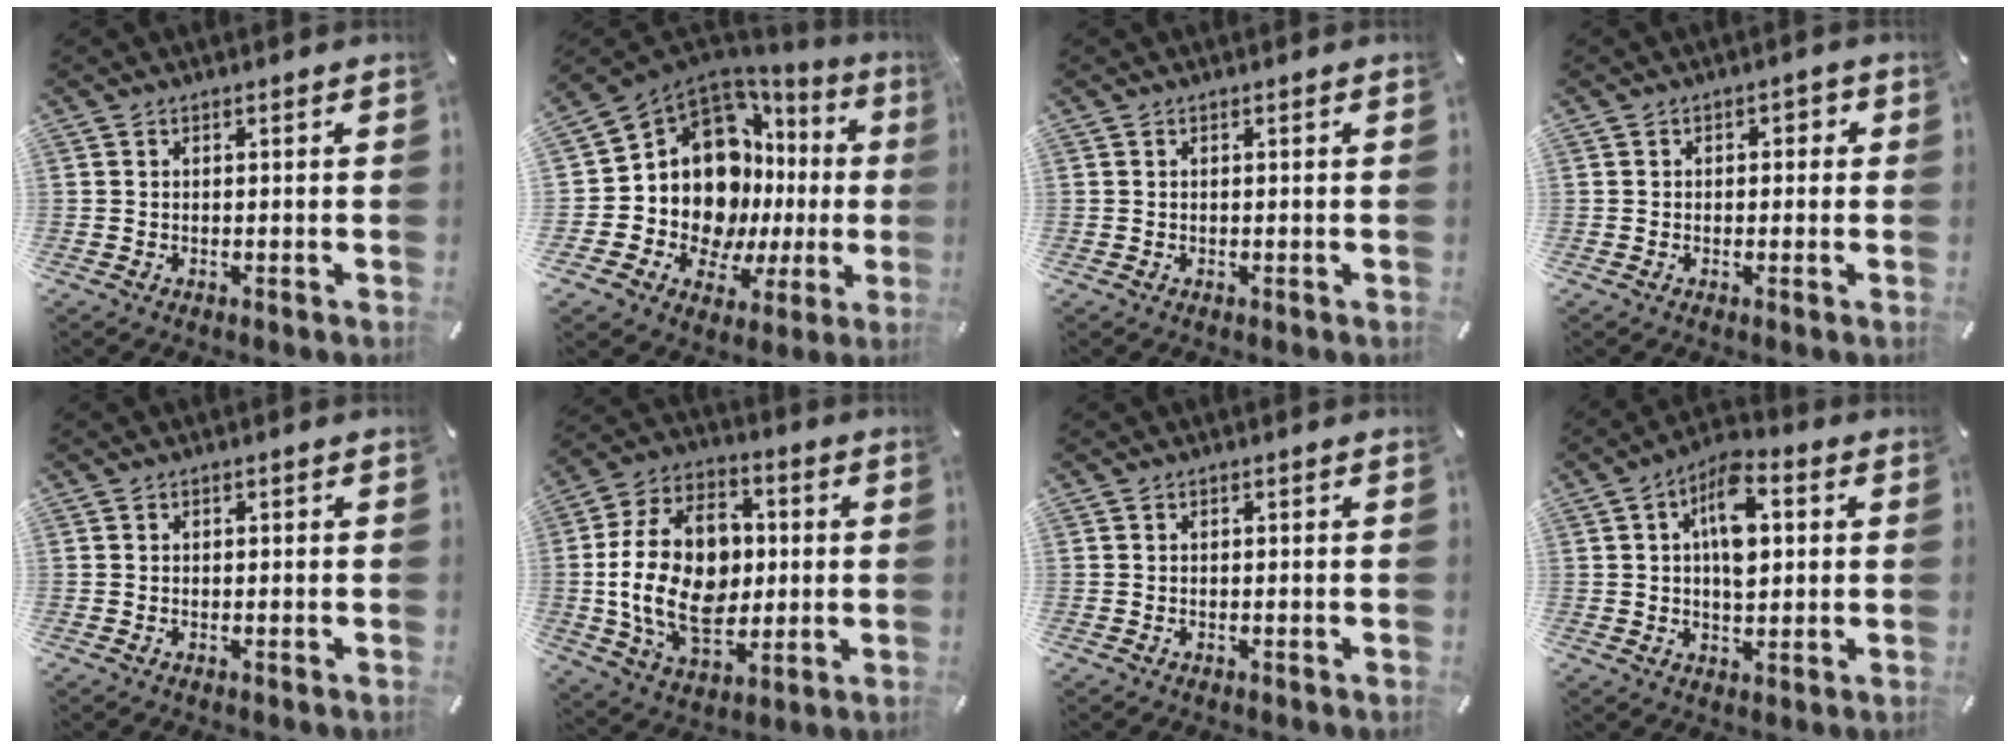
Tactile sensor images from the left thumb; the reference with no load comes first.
{"total": 16.6, "force": [2.6, 12.5, 10.6], "torque": [-0.201, -0.059, 0.057]}
{"total": 0.0}
{"total": 1.7, "force": [-0.6, 1.4, 0.8], "torque": [-0.016, 0.011, -0.016]}
{"total": 0.0}
{"total": 21.0, "force": [-0.8, 15.2, 14.5], "torque": [-0.296, 0.004, -0.014]}
{"total": 0.0}
{"total": 10.8, "force": [2.4, 6.1, 8.6], "torque": [-0.130, -0.001, 0.039]}